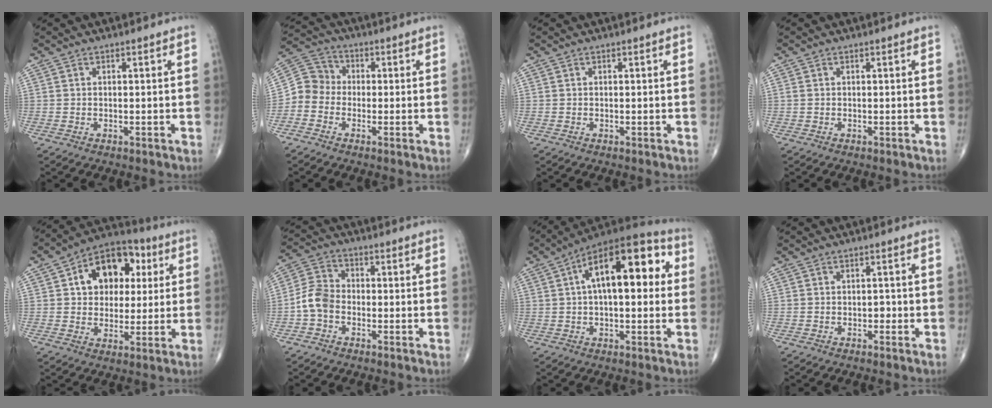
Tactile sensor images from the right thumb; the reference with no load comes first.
{"total": 6.2, "force": [-1.7, 5.5, 2.3], "torque": [-0.028, 0.029, -0.051]}
{"total": 0.0}
{"total": 0.5, "force": [0.1, 0.3, 0.4], "torque": [-0.012, 0.010, 0.006]}
{"total": 15.2, "force": [4.3, 10.7, 9.9], "torque": [-0.101, 0.012, 0.060]}
{"total": 6.1, "force": [-1.8, 4.3, 3.9], "torque": [-0.073, 0.021, -0.048]}
{"total": 18.5, "force": [3.8, 8.4, 16.0], "torque": [-0.219, 0.031, 0.046]}
{"total": 1.0, "force": [-0.4, 0.7, 0.6], "torque": [-0.002, 0.004, -0.010]}